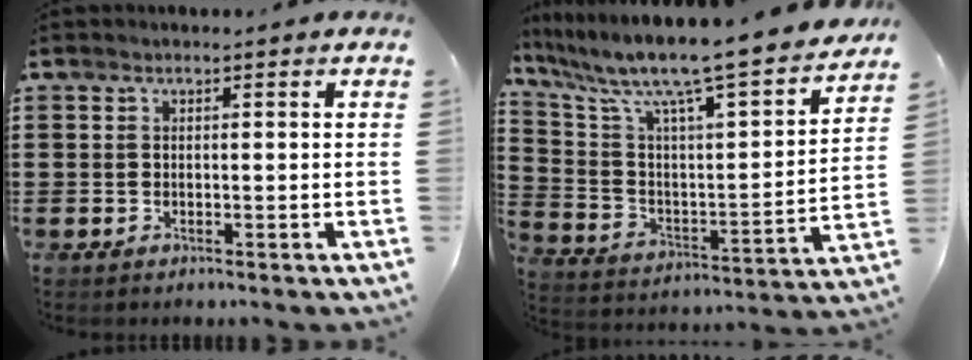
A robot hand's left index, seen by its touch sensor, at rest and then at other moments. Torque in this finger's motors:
{"motor_torque": [2.14, 0.00, 1.05, 0.21]}